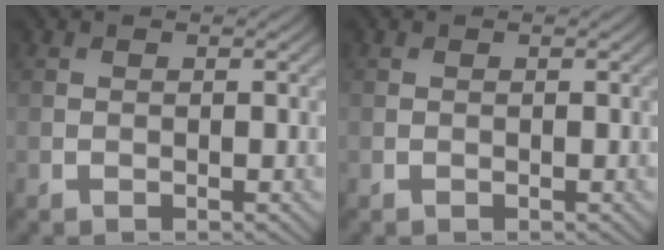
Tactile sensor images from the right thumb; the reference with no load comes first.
{"total": 0.0}